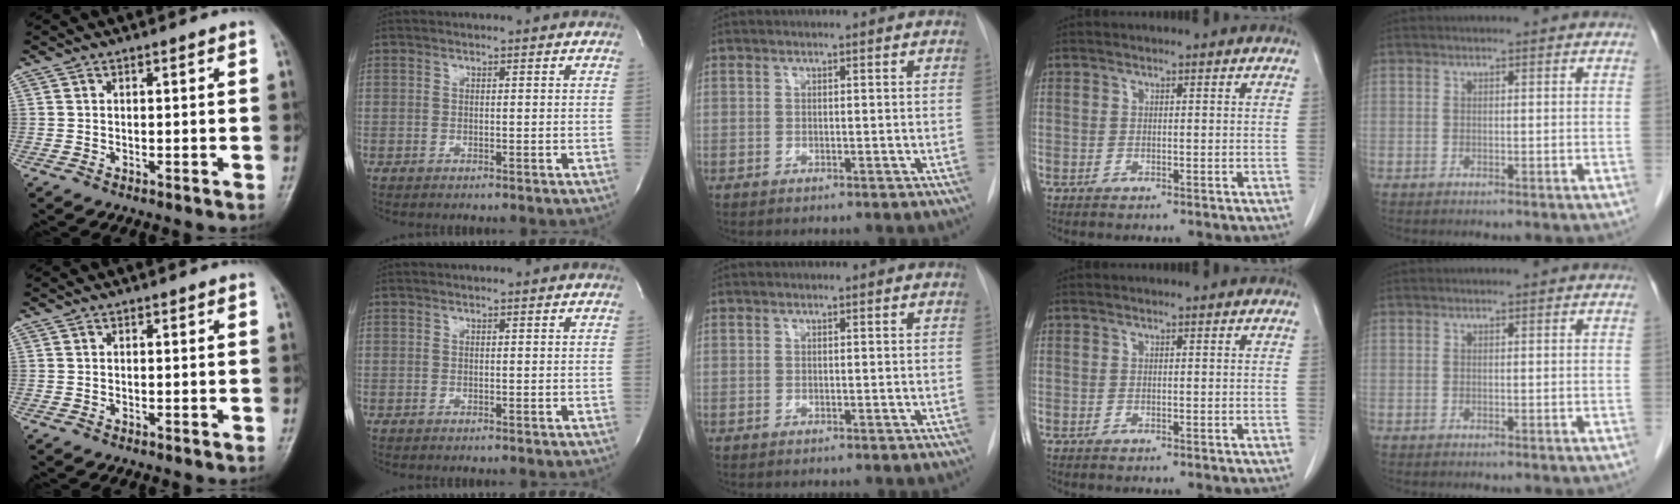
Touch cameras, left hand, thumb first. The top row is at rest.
{}